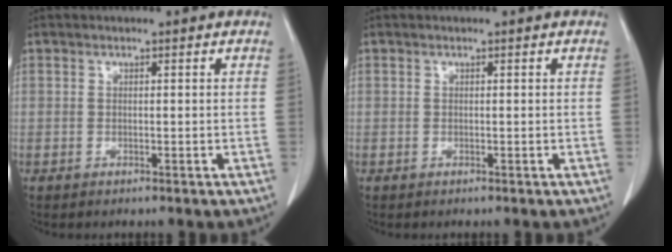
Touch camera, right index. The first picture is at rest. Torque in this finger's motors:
{"motor_torque": [0.00, 0.00, 0.00, 0.00]}